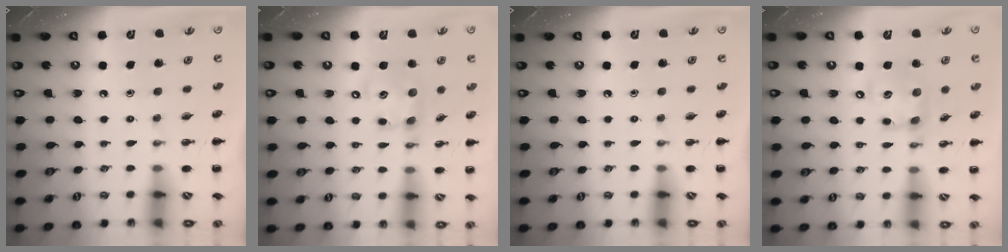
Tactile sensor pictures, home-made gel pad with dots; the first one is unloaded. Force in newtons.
{"total": 12.4, "press": 12.2, "slide": 2.1}
{"total": 0.0}
{"total": 12.1, "press": 12.0, "slide": 1.8}